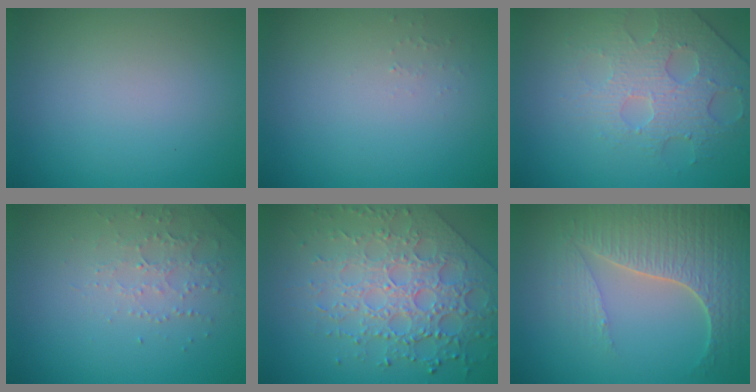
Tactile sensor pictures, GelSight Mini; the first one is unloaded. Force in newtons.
{"total": 0.5, "press": 0.5, "slide": 0.1}
{"total": 4.0, "press": 3.8, "slide": 1.2}
{"total": 2.2, "press": 2.1, "slide": 0.6}
{"total": 7.4, "press": 5.4, "slide": 5.1}
{"total": 5.9, "press": 4.8, "slide": 3.4}